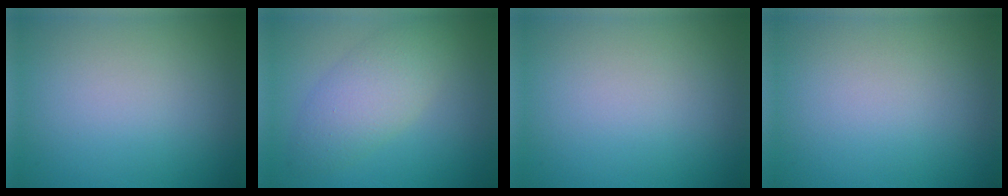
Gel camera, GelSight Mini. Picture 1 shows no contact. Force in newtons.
{"total": 4.3, "press": 4.3, "slide": 0.2}
{"total": 0.0}
{"total": 0.0}